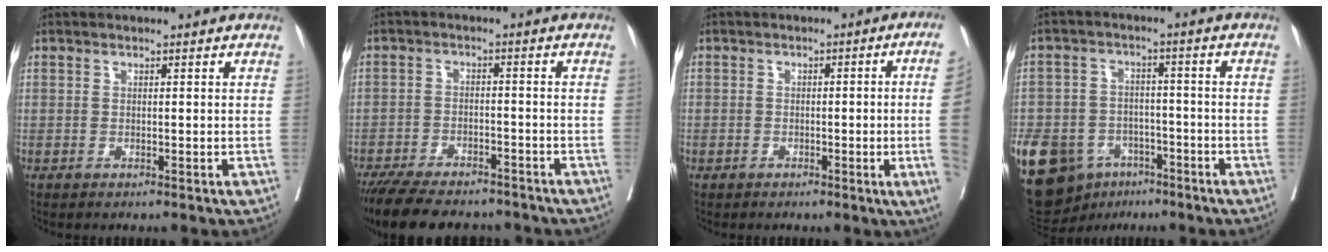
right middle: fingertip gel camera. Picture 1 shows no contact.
{"total": 14.2, "force": [-12.2, 4.3, 5.8], "torque": [-0.112, -0.007, -0.178]}
{"total": 7.5, "force": [-1.3, -1.4, 7.2], "torque": [-0.073, -0.006, -0.022]}
{"total": 20.0, "force": [-10.6, 14.2, 9.5], "torque": [-0.249, 0.000, -0.160]}